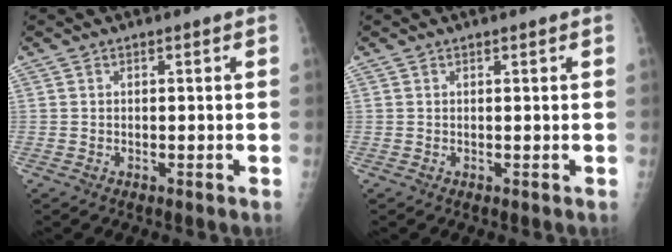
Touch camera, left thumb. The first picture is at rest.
{"total": 0.0}